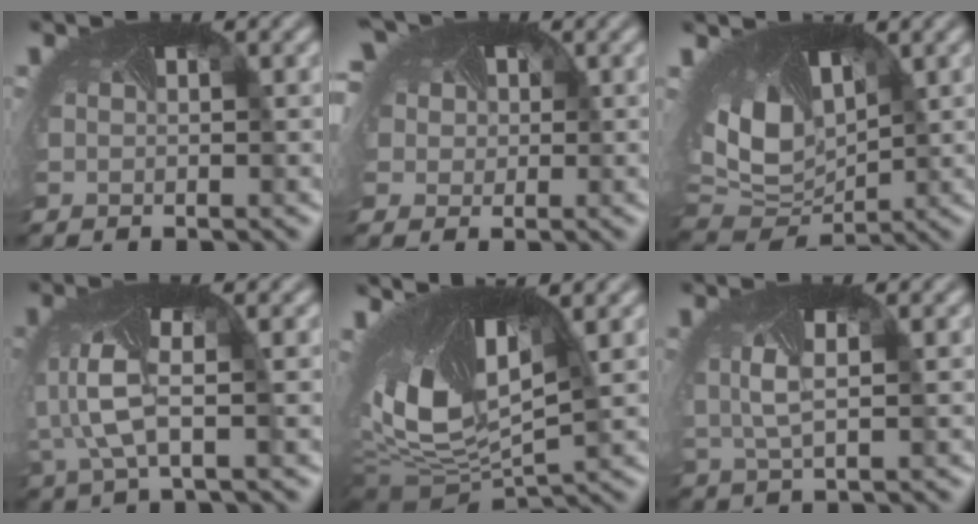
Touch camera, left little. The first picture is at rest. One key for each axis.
{"total": 7.0, "fx": 2.6, "fy": 5.3, "fz": 3.7, "tx": -0.108, "ty": 0.012, "tz": 0.043}
{"total": 7.9, "fx": 2.1, "fy": 5.6, "fz": 5.2, "tx": -0.123, "ty": -0.022, "tz": 0.052}
{"total": 4.3, "fx": -0.7, "fy": 1.7, "fz": 3.9, "tx": -0.127, "ty": -0.012, "tz": -0.010}
{"total": 12.5, "fx": 0.4, "fy": 6.3, "fz": 10.8, "tx": -0.219, "ty": -0.026, "tz": 0.027}
{"total": 2.3, "fx": 0.1, "fy": 0.8, "fz": 2.2, "tx": -0.075, "ty": -0.014, "tz": 0.005}